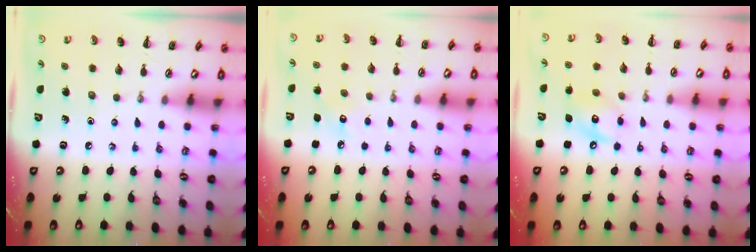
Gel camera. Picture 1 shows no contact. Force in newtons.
{"total": 3.7, "press": 3.6, "slide": 0.9}
{"total": 9.0, "press": 8.9, "slide": 1.1}